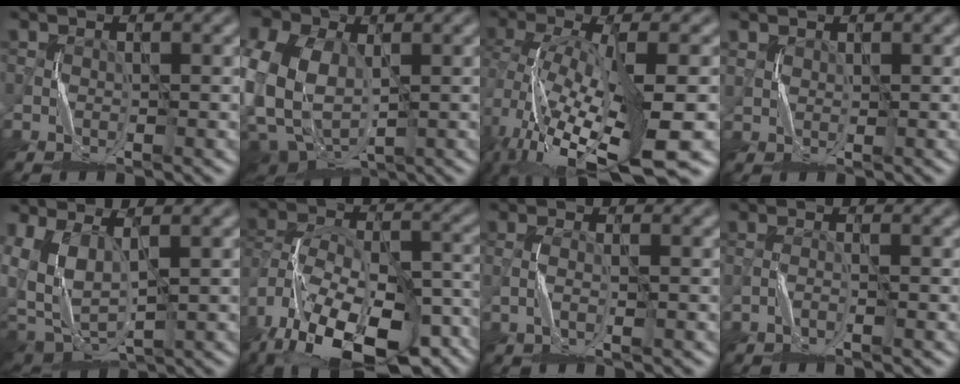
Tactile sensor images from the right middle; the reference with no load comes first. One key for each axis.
{"total": 13.3, "fx": 0.7, "fy": 9.8, "fz": 9.0, "tx": -0.193, "ty": -0.007, "tz": 0.029}
{"total": 14.1, "fx": -5.6, "fy": 4.2, "fz": 12.3, "tx": -0.252, "ty": -0.018, "tz": -0.072}
{"total": 1.4, "fx": 1.2, "fy": 0.8, "fz": 0.1, "tx": -0.008, "ty": -0.001, "tz": 0.026}
{"total": 6.2, "fx": 1.7, "fy": 3.9, "fz": 4.5, "tx": -0.110, "ty": -0.010, "tz": 0.042}
{"total": 16.9, "fx": -11.2, "fy": 8.2, "fz": 9.6, "tx": -0.163, "ty": -0.001, "tz": -0.151}
{"total": 1.3, "fx": -0.4, "fy": 0.2, "fz": 1.2, "tx": -0.031, "ty": 0.005, "tz": -0.010}
{"total": 0.6, "fx": -0.6, "fy": -0.2, "fz": 0.2, "tx": -0.008, "ty": 0.007, "tz": -0.014}